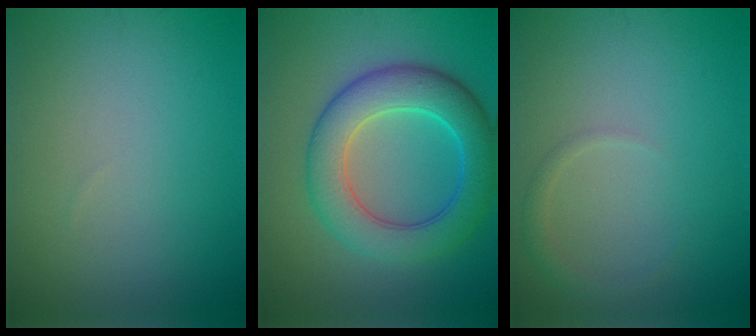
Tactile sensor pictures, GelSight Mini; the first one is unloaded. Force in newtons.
{"total": 7.3, "press": 7.3, "slide": 0.1}
{"total": 1.3, "press": 1.3, "slide": 0.1}